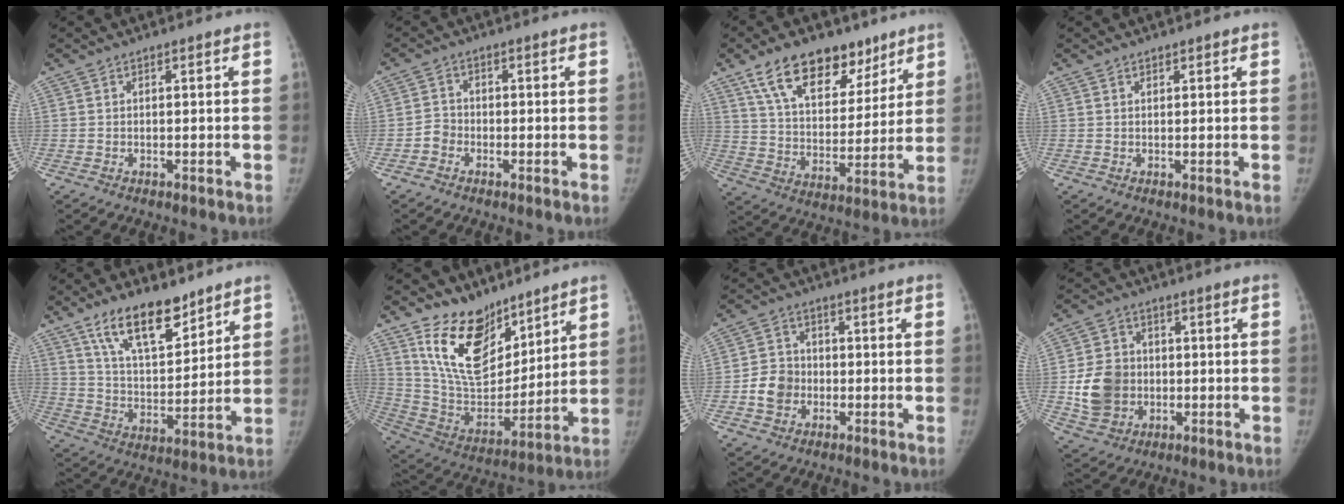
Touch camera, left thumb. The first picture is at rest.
{"total": 2.7, "force": [-1.3, 2.2, 0.7], "torque": [-0.003, 0.012, -0.033]}
{"total": 18.0, "force": [11.6, 9.9, 9.5], "torque": [-0.109, -0.047, 0.198]}
{"total": 0.6, "force": [0.5, 0.3, 0.1], "torque": [0.002, -0.003, 0.006]}
{"total": 14.6, "force": [10.2, 5.9, 8.7], "torque": [-0.115, -0.065, 0.187]}
{"total": 17.9, "force": [12.3, 9.5, 8.9], "torque": [-0.102, -0.078, 0.239]}
{"total": 6.5, "force": [-1.5, 5.7, 2.9], "torque": [-0.032, 0.017, -0.032]}
{"total": 10.8, "force": [-0.8, 9.3, 5.5], "torque": [-0.079, 0.006, -0.008]}